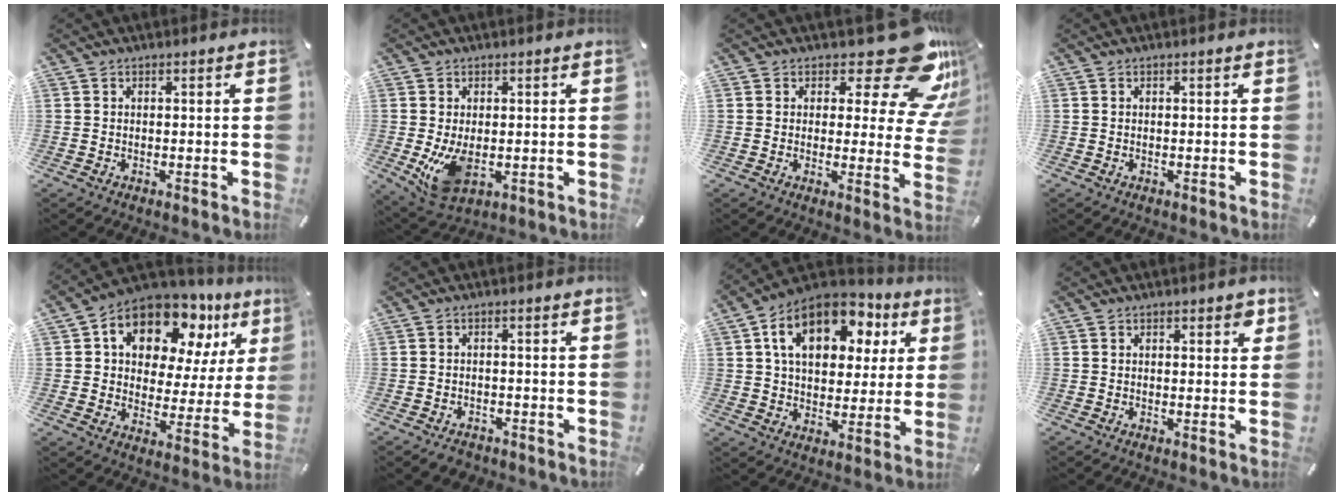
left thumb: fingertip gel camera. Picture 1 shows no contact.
{"total": 8.0, "force": [-0.6, 5.0, 6.2], "torque": [-0.114, -0.013, -0.008]}
{"total": 18.8, "force": [10.3, 7.8, 13.7], "torque": [-0.167, -0.070, 0.167]}
{"total": 0.0}
{"total": 14.5, "force": [9.5, 8.6, 6.7], "torque": [-0.111, -0.073, 0.167]}
{"total": 2.3, "force": [-1.9, 1.2, 0.5], "torque": [-0.008, 0.011, -0.039]}
{"total": 16.4, "force": [7.1, 11.1, 9.8], "torque": [-0.156, -0.016, 0.126]}
{"total": 1.7, "force": [0.8, 1.0, 1.2], "torque": [-0.010, -0.002, 0.010]}